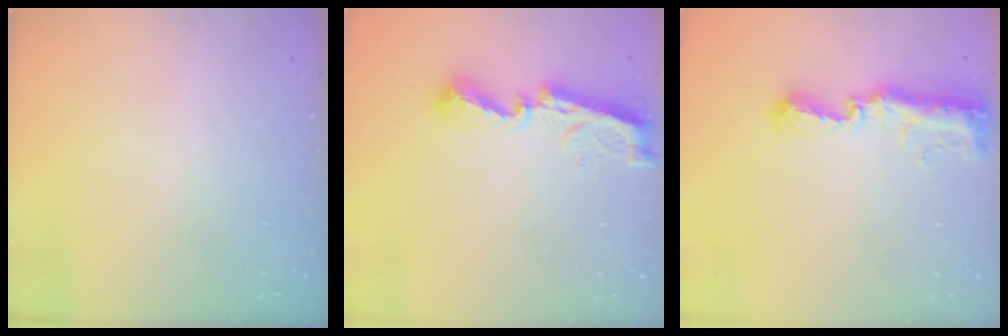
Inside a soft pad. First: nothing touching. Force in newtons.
{"total": 9.2, "press": 9.2, "slide": 0.6}
{"total": 9.1, "press": 9.1, "slide": 0.8}